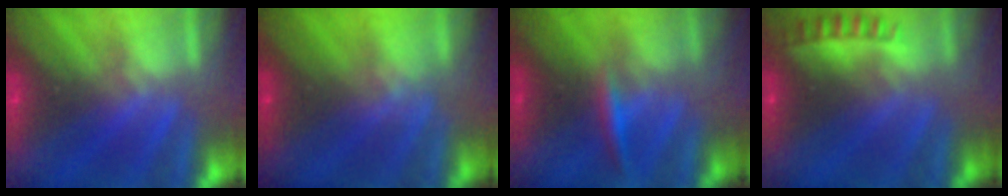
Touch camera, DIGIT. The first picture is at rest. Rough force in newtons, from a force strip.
{"total": 1.2}
{"total": 2.4}
{"total": 2.4}